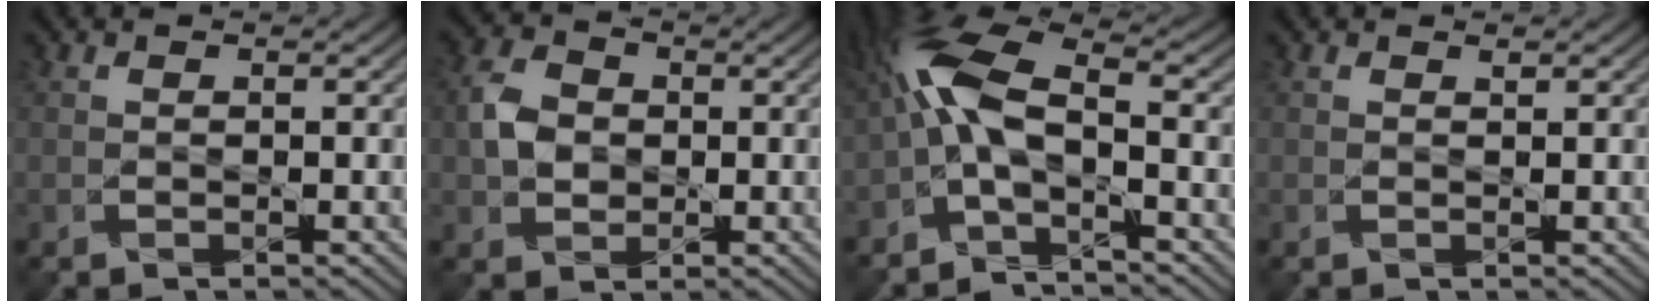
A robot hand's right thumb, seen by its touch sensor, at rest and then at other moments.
{"total": 4.4, "force": [0.1, 3.5, 2.6], "torque": [-0.066, 0.009, -0.004]}
{"total": 8.8, "force": [-2.7, 3.1, 7.8], "torque": [-0.182, 0.015, -0.068]}
{"total": 0.5, "force": [0.5, -0.1, 0.2], "torque": [-0.007, 0.000, 0.010]}